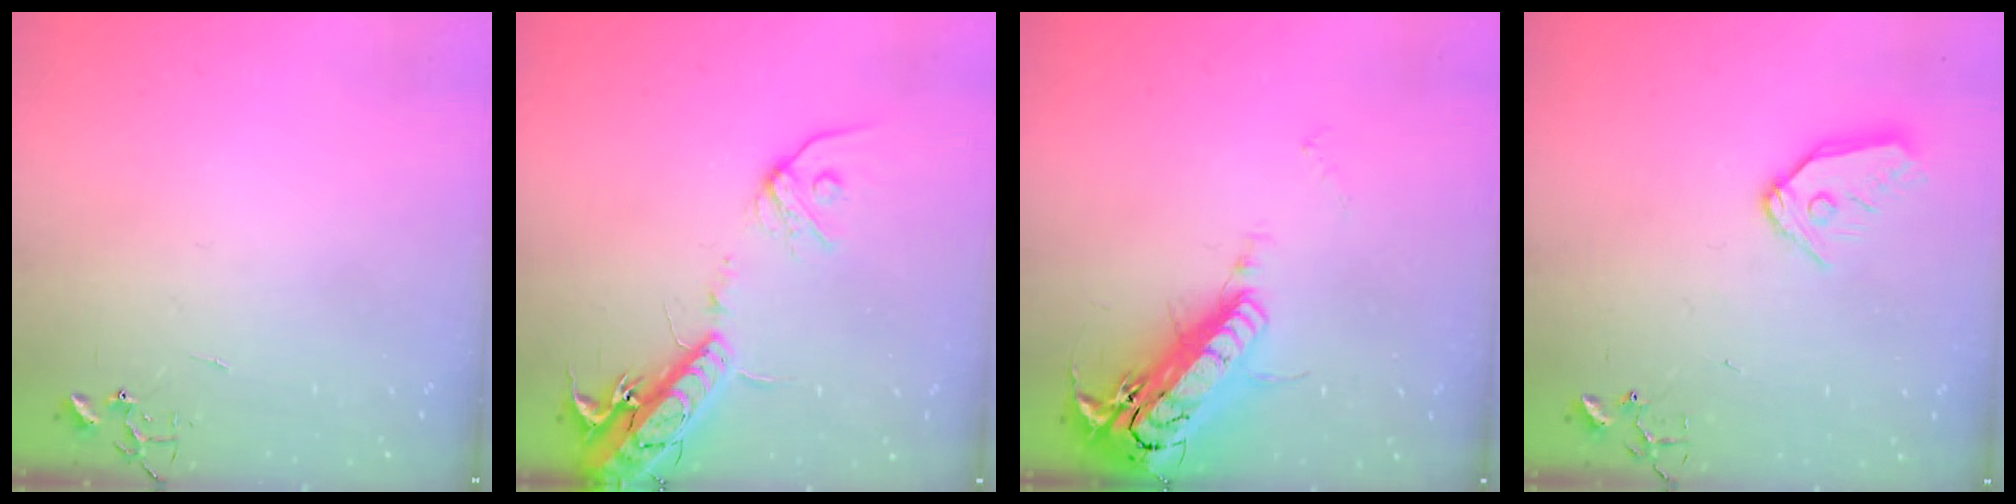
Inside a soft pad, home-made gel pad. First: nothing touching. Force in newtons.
{"total": 17.2, "press": 16.9, "slide": 3.1}
{"total": 21.3, "press": 20.9, "slide": 4.0}
{"total": 10.7, "press": 10.6, "slide": 1.1}